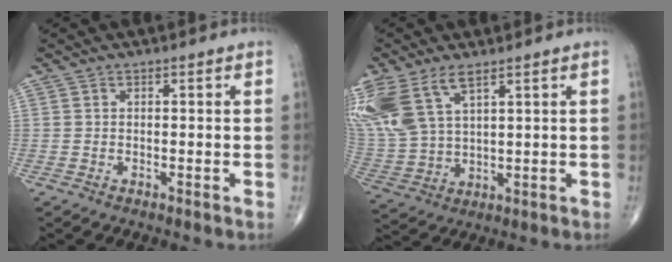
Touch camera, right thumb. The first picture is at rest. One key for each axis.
{"total": 16.2, "fx": 8.5, "fy": 8.3, "fz": 11.1, "tx": -0.277, "ty": -0.009, "tz": 0.181}